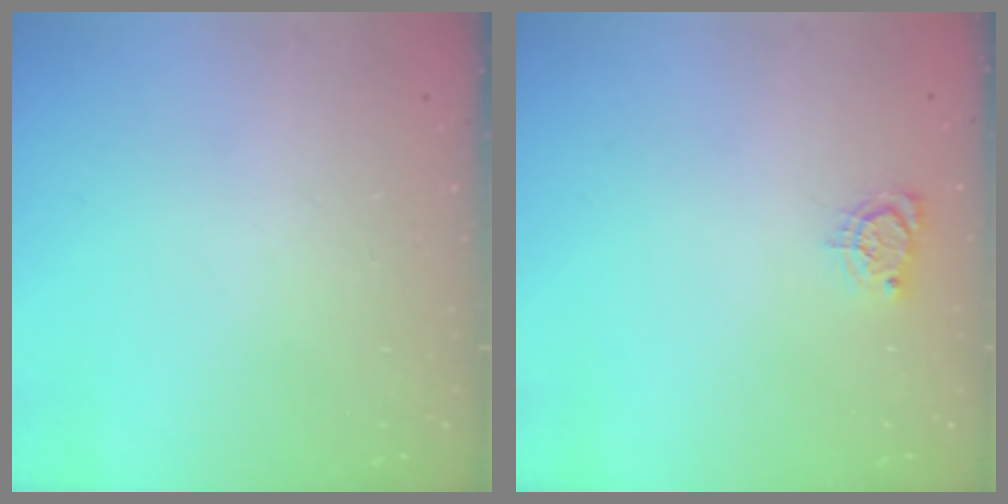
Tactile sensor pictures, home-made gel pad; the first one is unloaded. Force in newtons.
{"total": 4.5, "press": 4.4, "slide": 0.5}